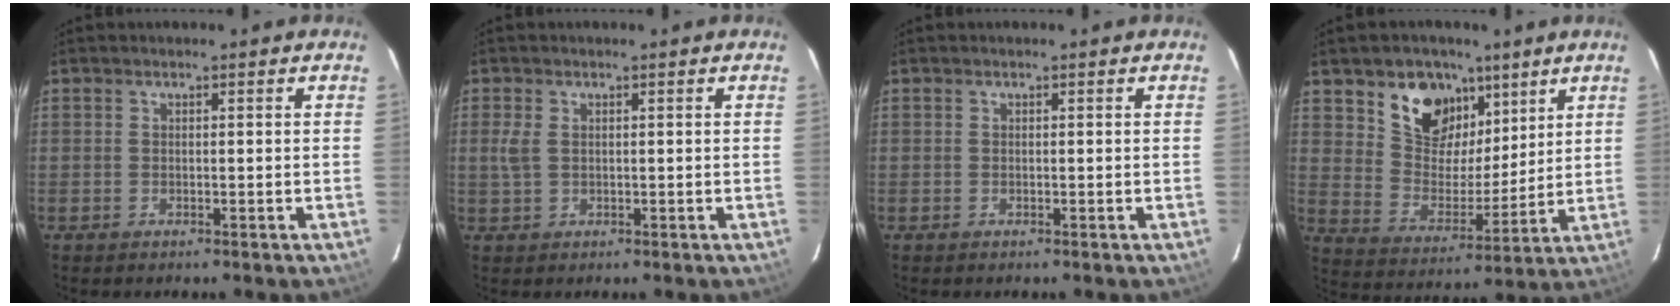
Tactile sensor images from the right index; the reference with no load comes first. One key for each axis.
{"total": 2.5, "fx": 0.5, "fy": 1.6, "fz": 1.9, "tx": -0.043, "ty": 0.002, "tz": 0.012}
{"total": 0.0}
{"total": 13.5, "fx": 8.0, "fy": 9.3, "fz": 5.5, "tx": -0.108, "ty": 0.007, "tz": 0.150}